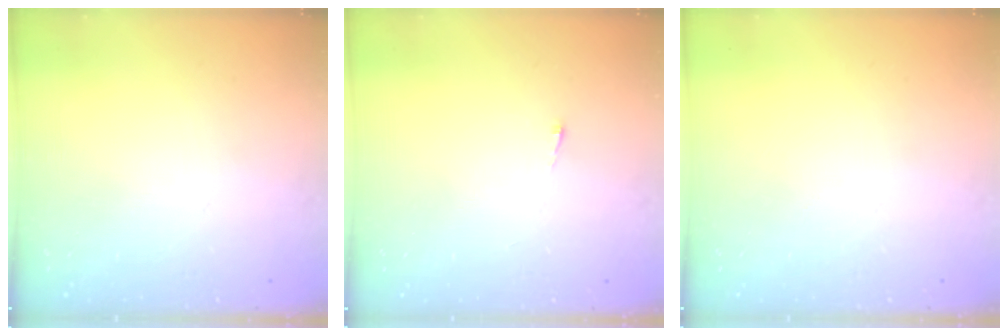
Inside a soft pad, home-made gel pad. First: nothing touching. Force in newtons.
{"total": 2.7, "press": 2.7, "slide": 0.4}
{"total": 0.0}